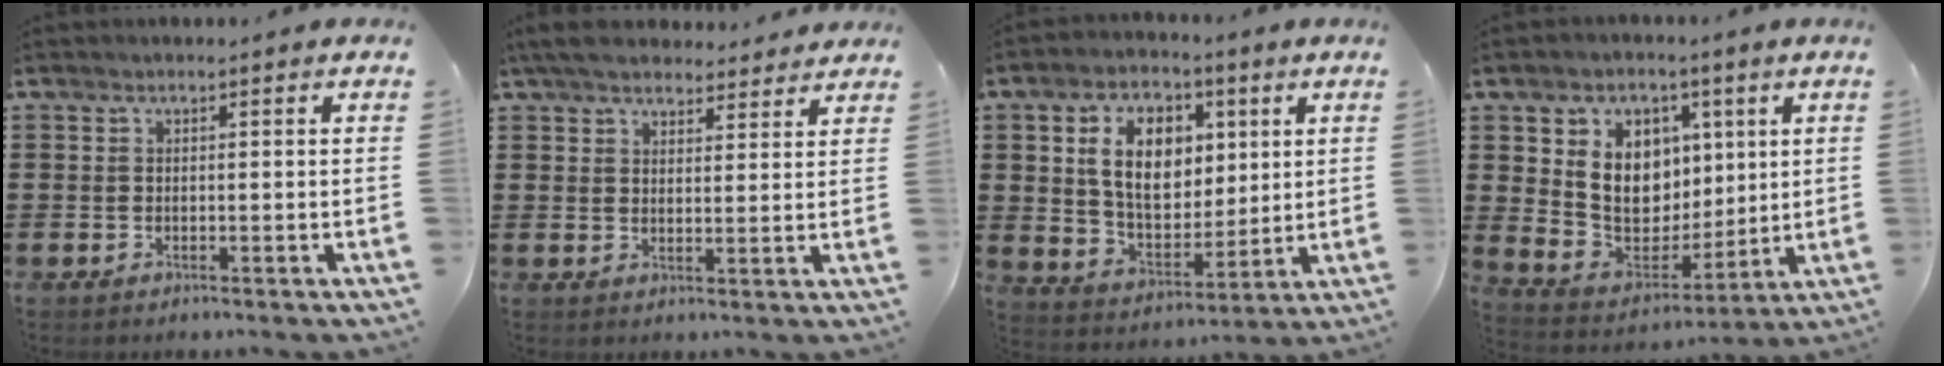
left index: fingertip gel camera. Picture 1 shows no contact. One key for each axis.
{"total": 5.4, "fx": 4.9, "fy": 1.4, "fz": 1.8, "tx": -0.052, "ty": -0.009, "tz": 0.090}
{"total": 10.7, "fx": 3.7, "fy": 7.0, "fz": 7.1, "tx": -0.145, "ty": 0.011, "tz": 0.064}
{"total": 9.8, "fx": 3.0, "fy": 8.1, "fz": 4.7, "tx": -0.114, "ty": -0.008, "tz": 0.057}